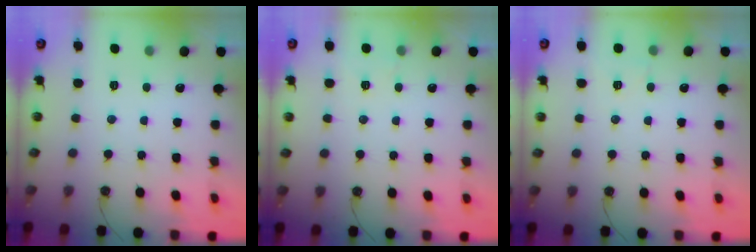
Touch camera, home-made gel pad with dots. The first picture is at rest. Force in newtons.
{"total": 4.0, "press": 3.1, "slide": 2.5}
{"total": 3.9, "press": 3.6, "slide": 1.4}